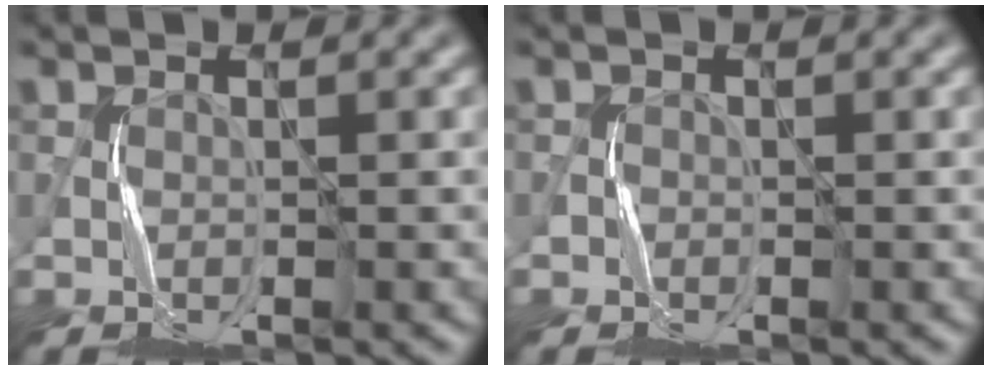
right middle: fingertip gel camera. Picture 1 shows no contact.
{"total": 0.5, "force": [-0.3, 0.4, 0.0], "torque": [0.002, -0.001, -0.007]}